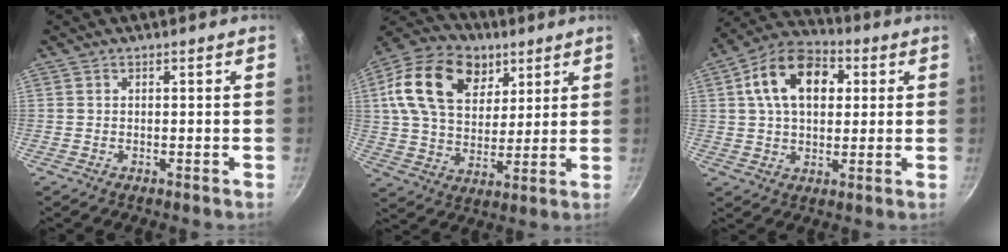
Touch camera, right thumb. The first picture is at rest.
{"total": 20.2, "force": [8.1, 14.0, 12.0], "torque": [-0.193, -0.010, 0.133]}
{"total": 15.2, "force": [4.0, 10.0, 10.7], "torque": [-0.154, 0.015, 0.050]}